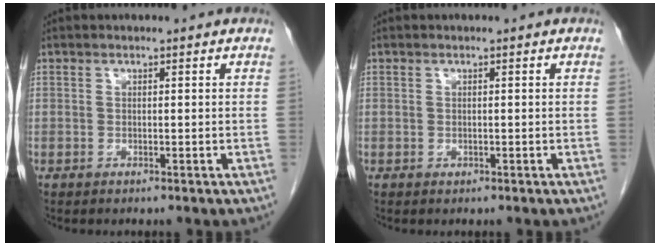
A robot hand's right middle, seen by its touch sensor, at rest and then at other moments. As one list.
[{"total": 0.0}]